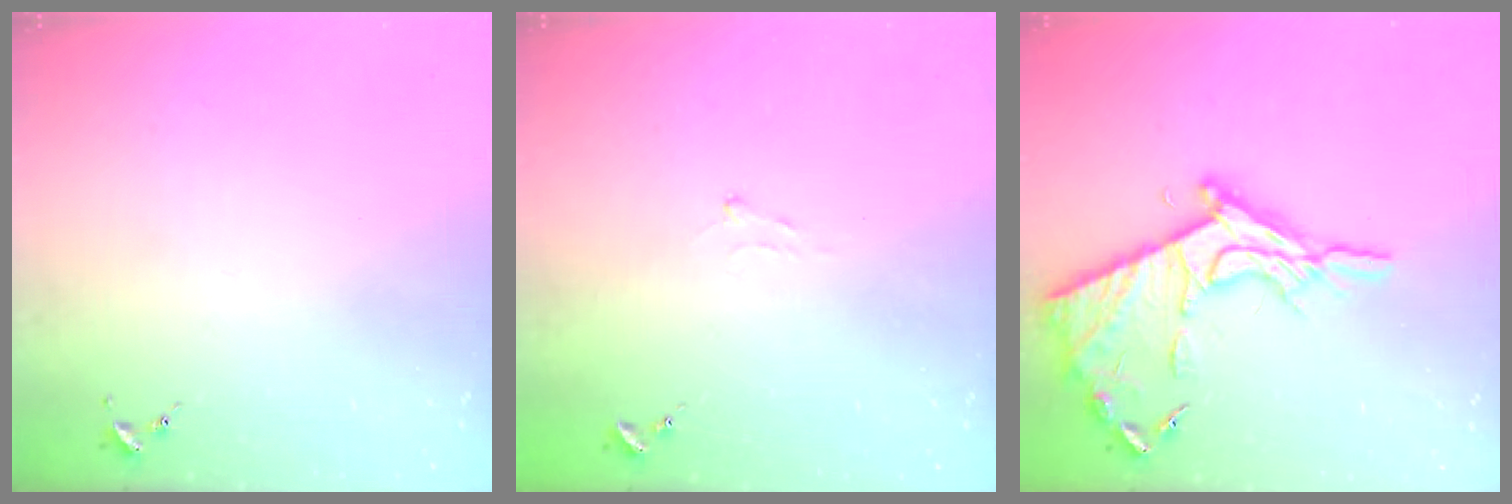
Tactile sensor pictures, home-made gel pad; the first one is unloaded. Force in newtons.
{"total": 5.2, "press": 5.2, "slide": 0.6}
{"total": 18.3, "press": 18.2, "slide": 1.4}